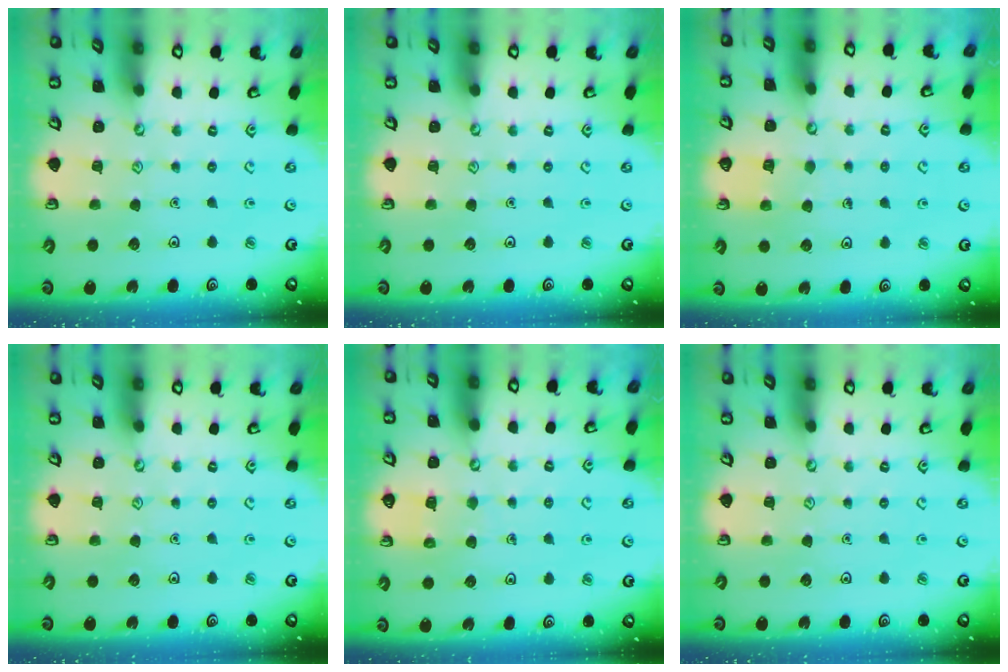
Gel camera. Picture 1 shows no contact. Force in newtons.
{"total": 0.0}
{"total": 2.2, "press": 2.2, "slide": 0.0}
{"total": 0.0}
{"total": 4.8, "press": 4.7, "slide": 0.3}
{"total": 0.0}